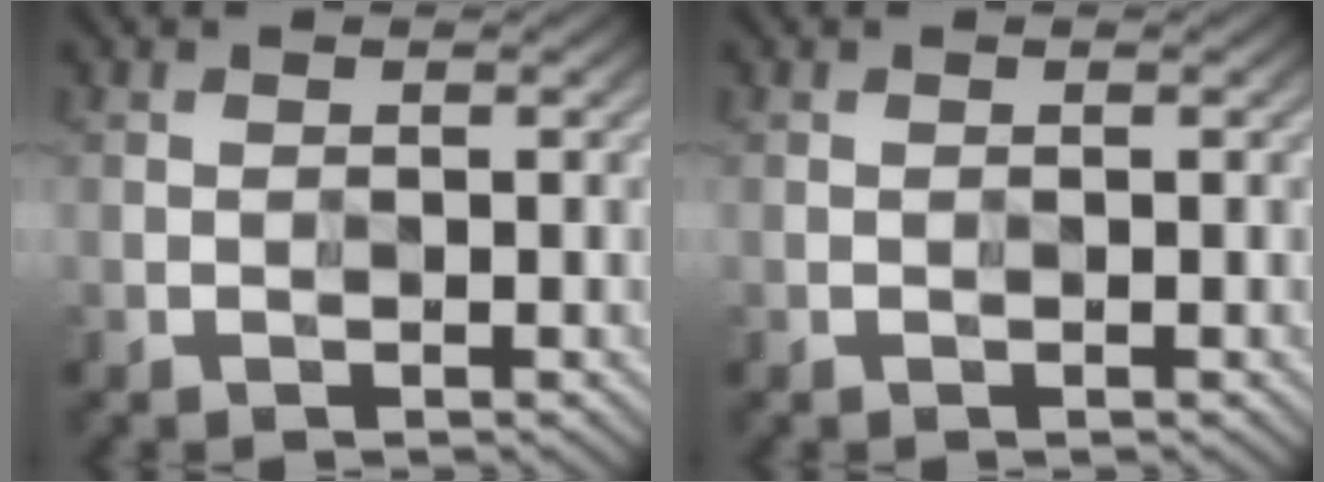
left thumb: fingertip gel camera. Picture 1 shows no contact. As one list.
[{"total": 0.0}]